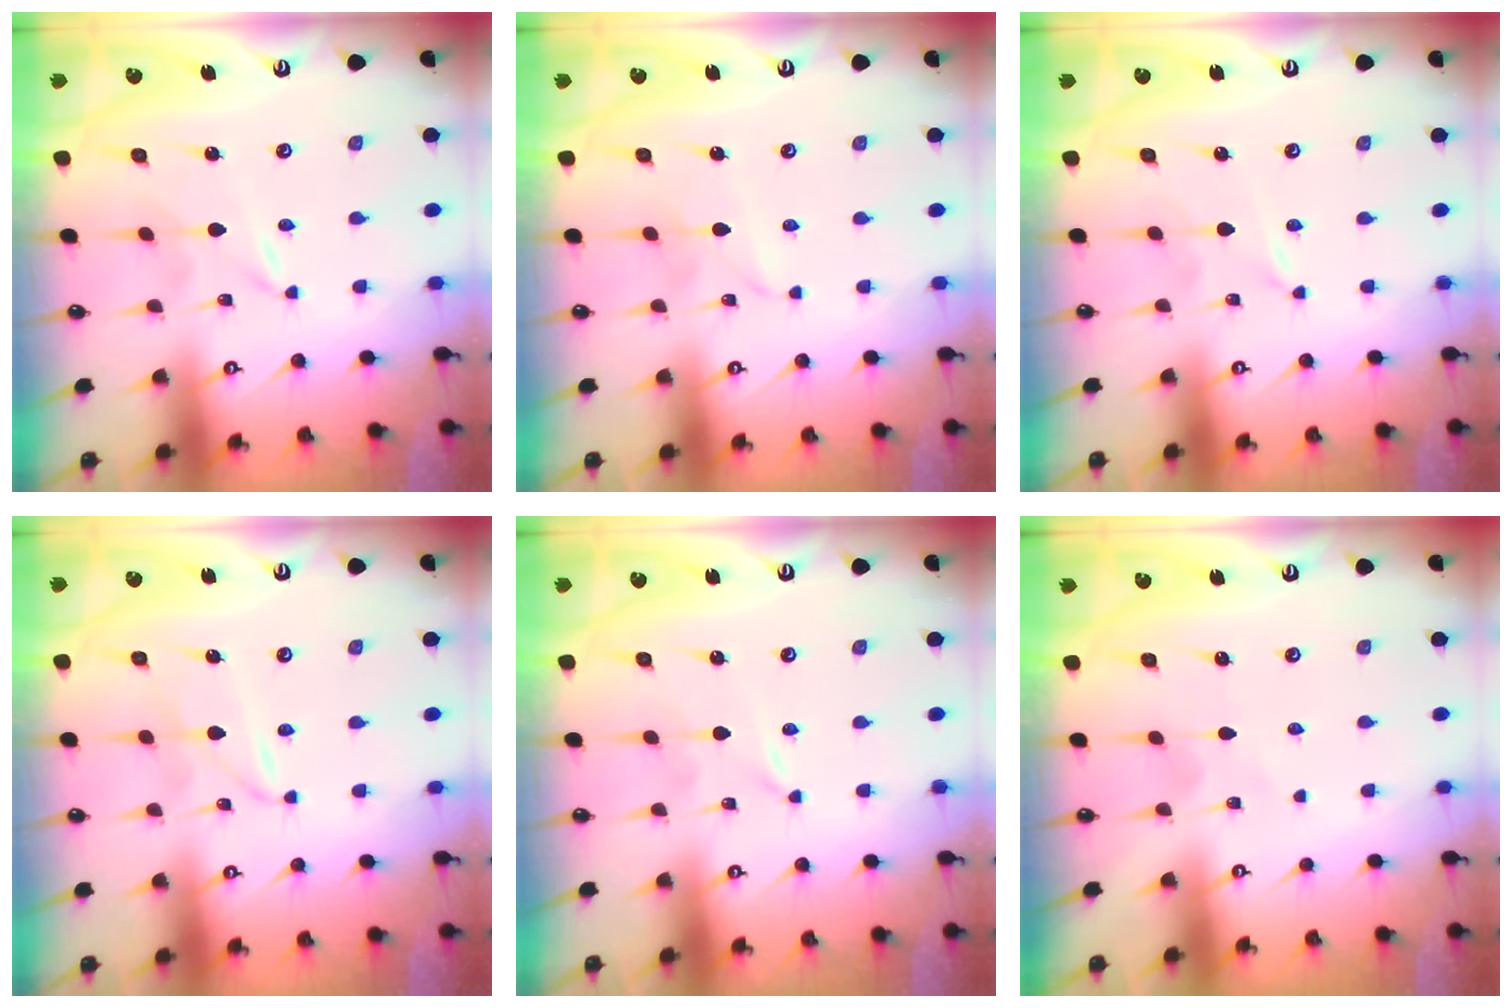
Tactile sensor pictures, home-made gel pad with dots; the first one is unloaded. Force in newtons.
{"total": 2.1, "press": 2.1, "slide": 0.2}
{"total": 0.0}
{"total": 2.3, "press": 2.3, "slide": 0.3}
{"total": 0.0}
{"total": 1.4, "press": 1.4, "slide": 0.2}